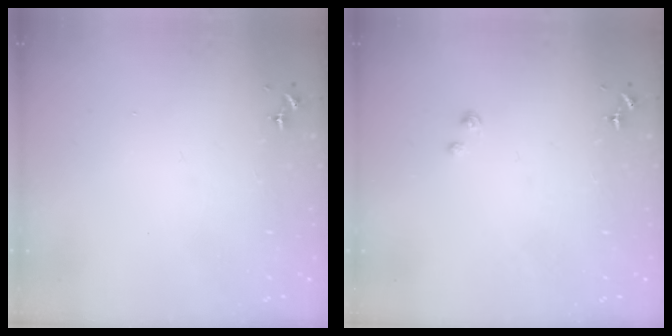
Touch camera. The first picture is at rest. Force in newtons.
{"total": 2.3, "press": 2.3, "slide": 0.3}